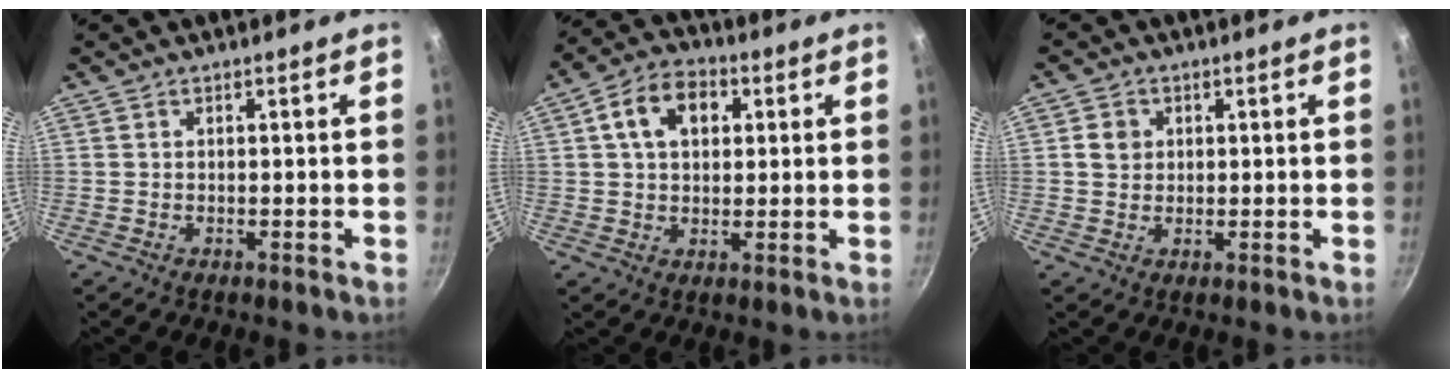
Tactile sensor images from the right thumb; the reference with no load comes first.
{"total": 9.7, "force": [2.7, 6.8, 6.4], "torque": [-0.087, 0.011, 0.034]}
{"total": 3.3, "force": [0.7, 2.9, 1.4], "torque": [-0.011, 0.005, 0.011]}